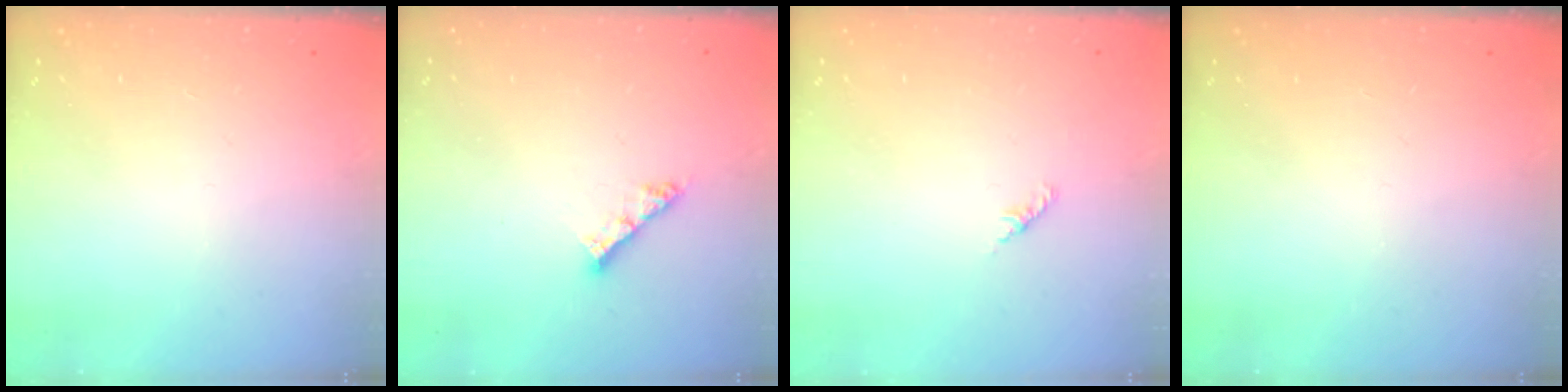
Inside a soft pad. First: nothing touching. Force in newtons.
{"total": 5.3, "press": 5.3, "slide": 0.6}
{"total": 1.8, "press": 1.7, "slide": 0.6}
{"total": 0.0}